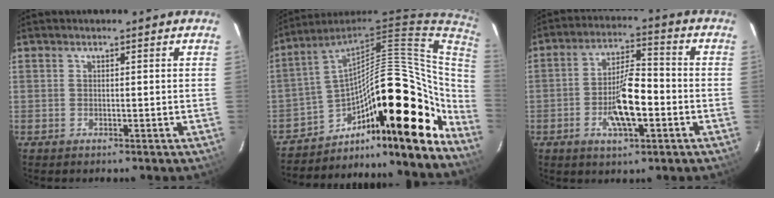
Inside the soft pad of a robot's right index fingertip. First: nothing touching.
{"total": 28.4, "force": [-12.2, 12.1, 22.6], "torque": [-0.351, -0.004, -0.189]}
{"total": 10.3, "force": [-3.3, 3.3, 9.2], "torque": [-0.173, 0.001, -0.055]}